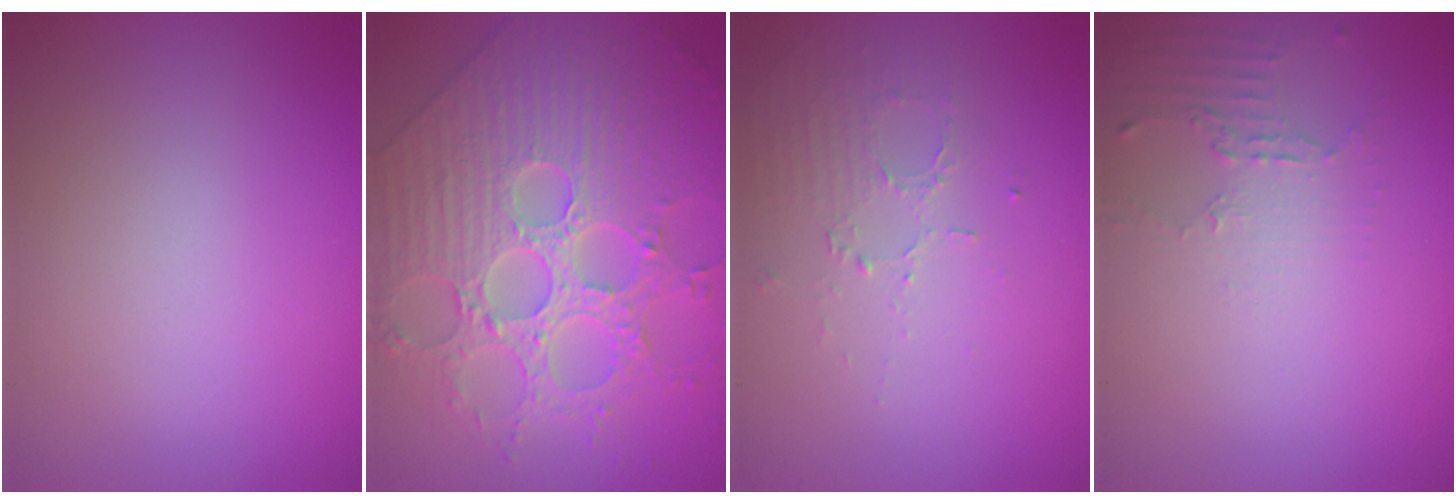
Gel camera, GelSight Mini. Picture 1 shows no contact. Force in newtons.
{"total": 9.4, "press": 6.9, "slide": 6.4}
{"total": 1.4, "press": 0.8, "slide": 1.2}
{"total": 2.0, "press": 1.5, "slide": 1.4}